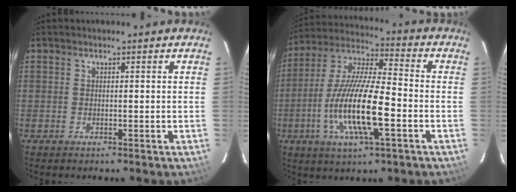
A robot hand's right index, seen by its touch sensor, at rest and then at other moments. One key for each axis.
{"total": 16.4, "fx": -4.8, "fy": 3.6, "fz": 15.3, "tx": -0.306, "ty": -0.012, "tz": -0.095}